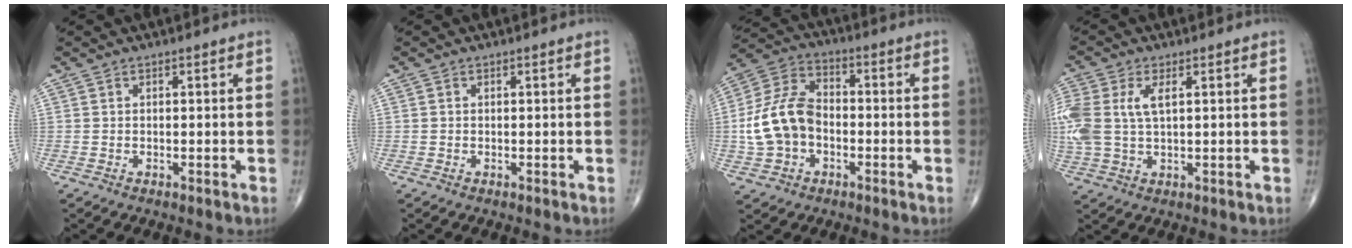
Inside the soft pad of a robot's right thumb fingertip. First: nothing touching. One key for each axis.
{"total": 0.0}
{"total": 12.6, "fx": -2.0, "fy": 9.0, "fz": 8.6, "tx": -0.161, "ty": 0.037, "tz": -0.045}
{"total": 11.2, "fx": 2.2, "fy": 6.2, "fz": 9.0, "tx": -0.239, "ty": 0.013, "tz": 0.049}